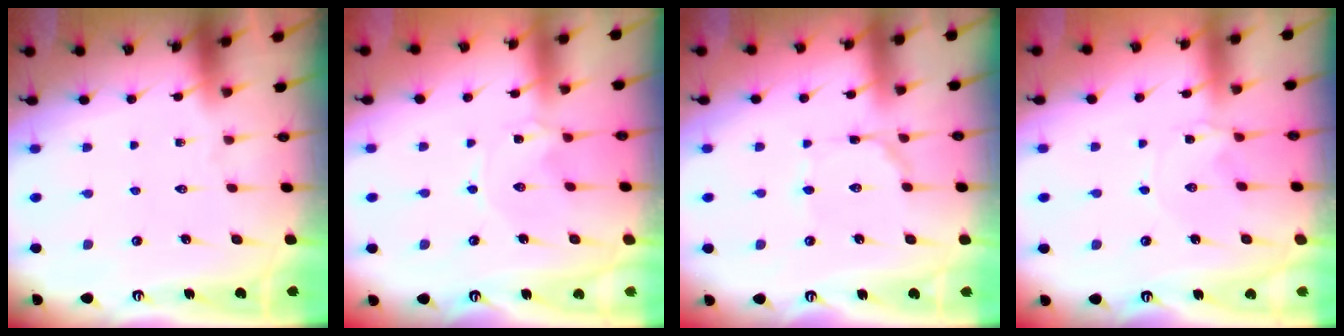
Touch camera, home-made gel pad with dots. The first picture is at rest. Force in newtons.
{"total": 0.0}
{"total": 2.5, "press": 2.5, "slide": 0.1}
{"total": 0.8, "press": 0.8, "slide": 0.0}